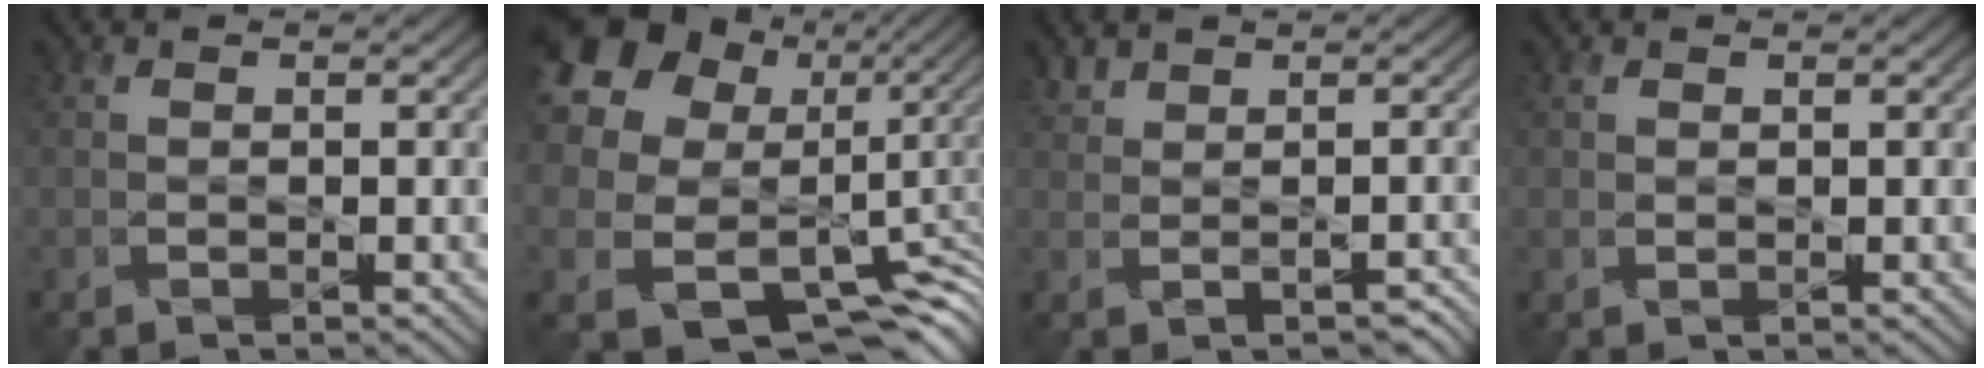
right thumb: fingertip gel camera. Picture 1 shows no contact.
{"total": 17.8, "force": [3.0, 14.2, 10.5], "torque": [-0.234, -0.007, 0.094]}
{"total": 2.3, "force": [1.3, 1.6, 1.0], "torque": [-0.015, -0.006, 0.030]}
{"total": 0.5, "force": [0.4, 0.4, 0.1], "torque": [-0.003, -0.003, 0.009]}